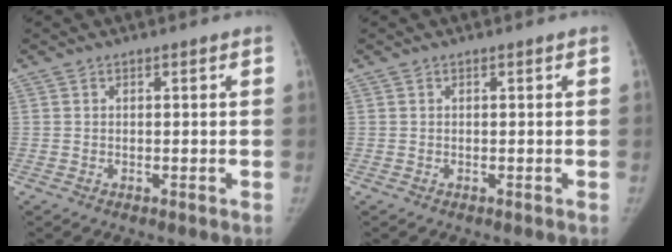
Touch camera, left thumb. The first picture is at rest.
{"total": 0.0}